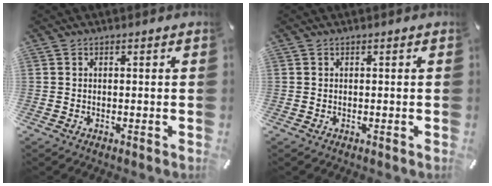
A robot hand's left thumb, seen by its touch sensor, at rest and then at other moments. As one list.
[{"total": 0.0}]